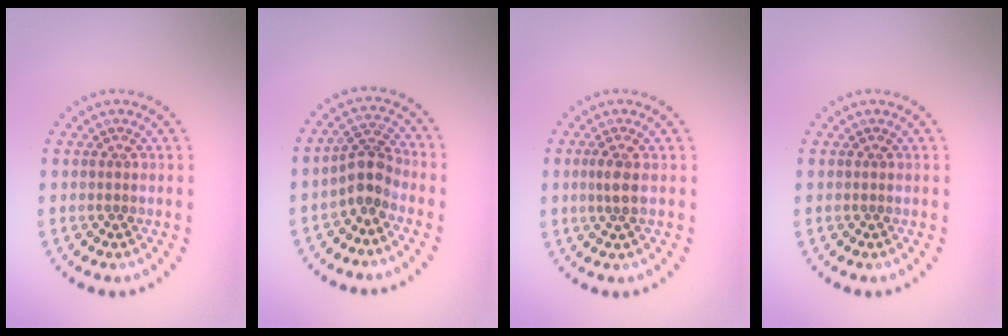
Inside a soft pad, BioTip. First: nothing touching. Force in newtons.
{"total": 2.8, "press": 2.1, "slide": 1.8}
{"total": 1.7, "press": 1.5, "slide": 0.9}
{"total": 0.0}